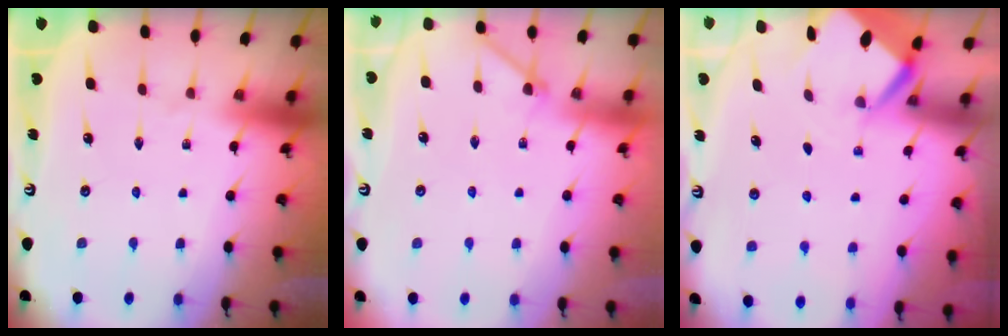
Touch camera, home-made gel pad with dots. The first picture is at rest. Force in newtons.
{"total": 4.0, "press": 4.0, "slide": 0.5}
{"total": 3.0, "press": 3.0, "slide": 0.2}